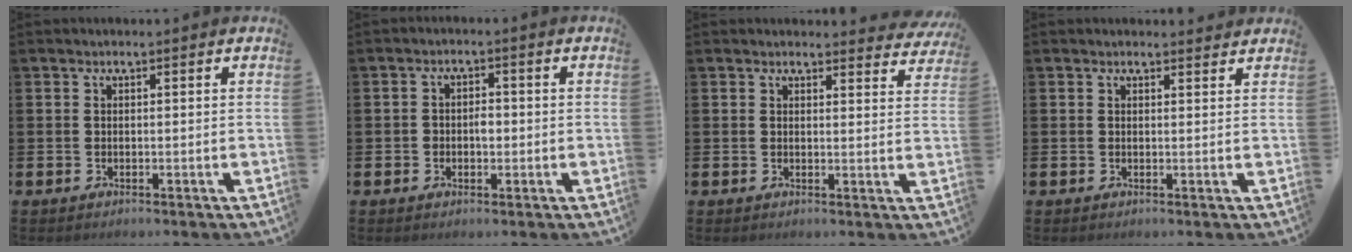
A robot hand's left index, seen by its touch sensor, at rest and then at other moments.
{"total": 2.0, "force": [-0.4, 1.5, 1.3], "torque": [-0.005, -0.001, -0.014]}
{"total": 2.4, "force": [2.3, 0.5, 0.1], "torque": [0.009, -0.016, 0.039]}
{"total": 1.1, "force": [1.0, 0.2, 0.0], "torque": [0.010, -0.002, 0.017]}